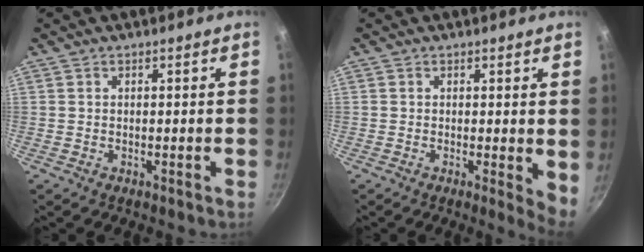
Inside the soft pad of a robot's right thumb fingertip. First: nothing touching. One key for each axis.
{"total": 3.9, "fx": 0.3, "fy": 1.4, "fz": 3.6, "tx": -0.042, "ty": -0.007, "tz": 0.002}